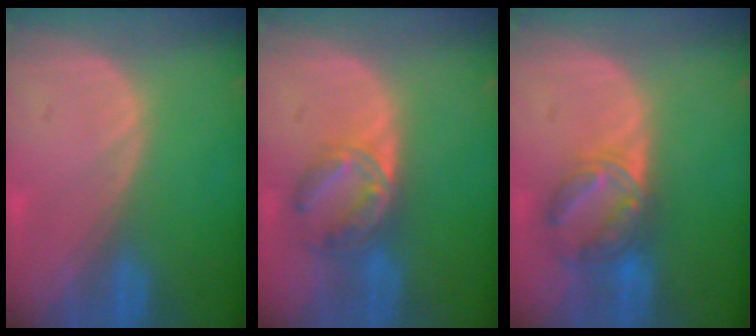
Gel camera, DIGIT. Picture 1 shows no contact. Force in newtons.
{"total": 7.0, "press": 6.0, "slide": 3.6}
{"total": 6.8, "press": 6.3, "slide": 2.4}